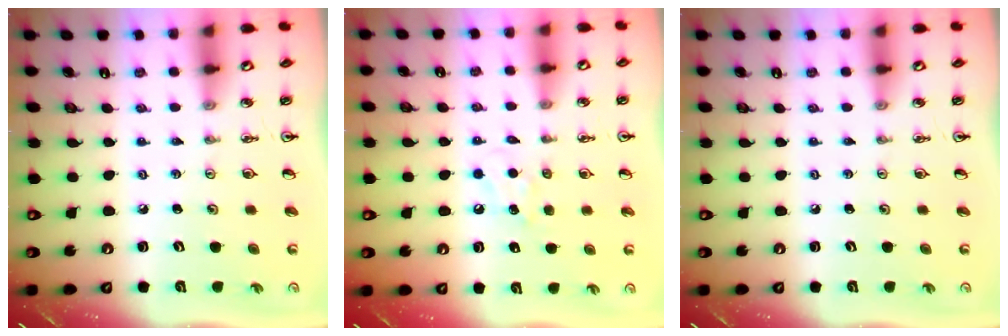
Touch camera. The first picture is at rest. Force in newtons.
{"total": 5.5, "press": 5.4, "slide": 1.2}
{"total": 0.0}